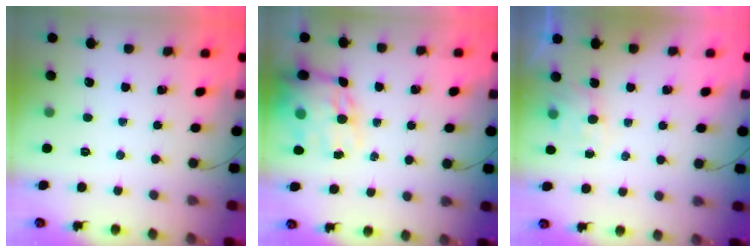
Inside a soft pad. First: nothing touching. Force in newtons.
{"total": 15.7, "press": 15.1, "slide": 4.1}
{"total": 2.2, "press": 2.0, "slide": 0.9}